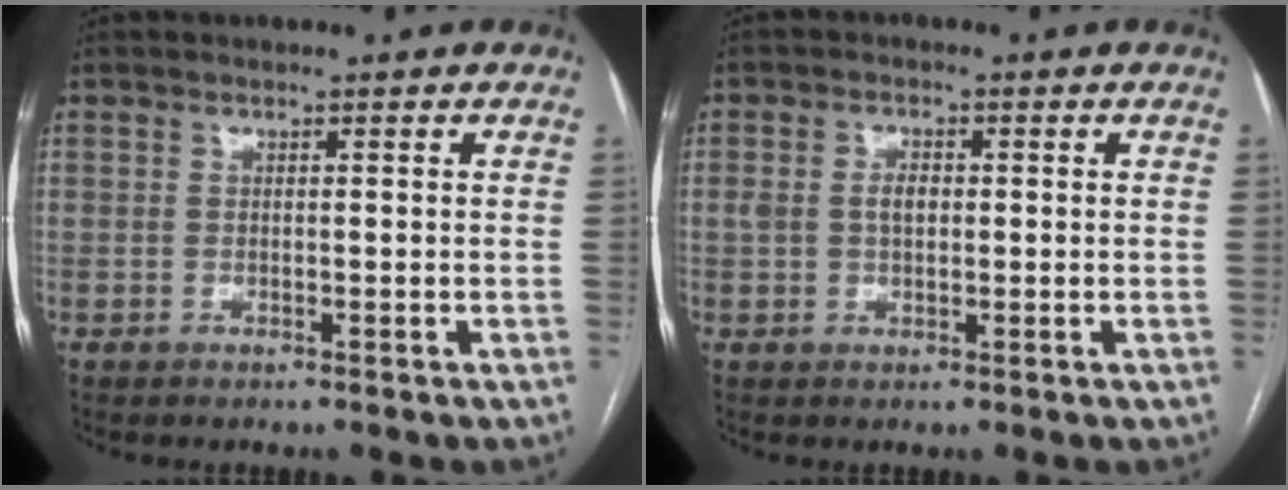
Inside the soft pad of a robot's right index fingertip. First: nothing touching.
{"total": 3.5, "force": [0.2, 2.1, 2.8], "torque": [-0.060, 0.016, 0.009]}